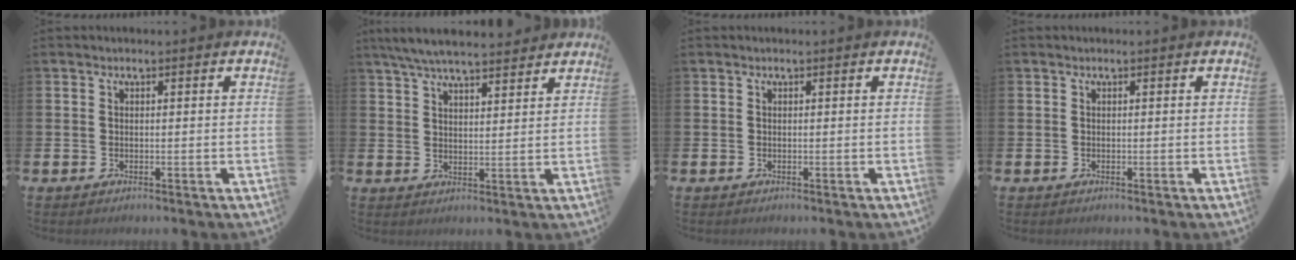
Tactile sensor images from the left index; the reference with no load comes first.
{"total": 6.1, "force": [5.8, 0.9, 1.8], "torque": [-0.050, -0.021, 0.106]}
{"total": 0.0}
{"total": 0.0}